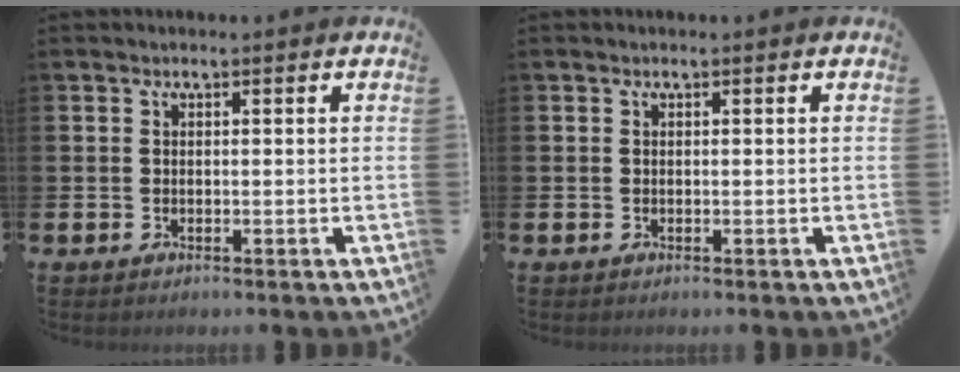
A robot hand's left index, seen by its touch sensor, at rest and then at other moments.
{"total": 0.0}